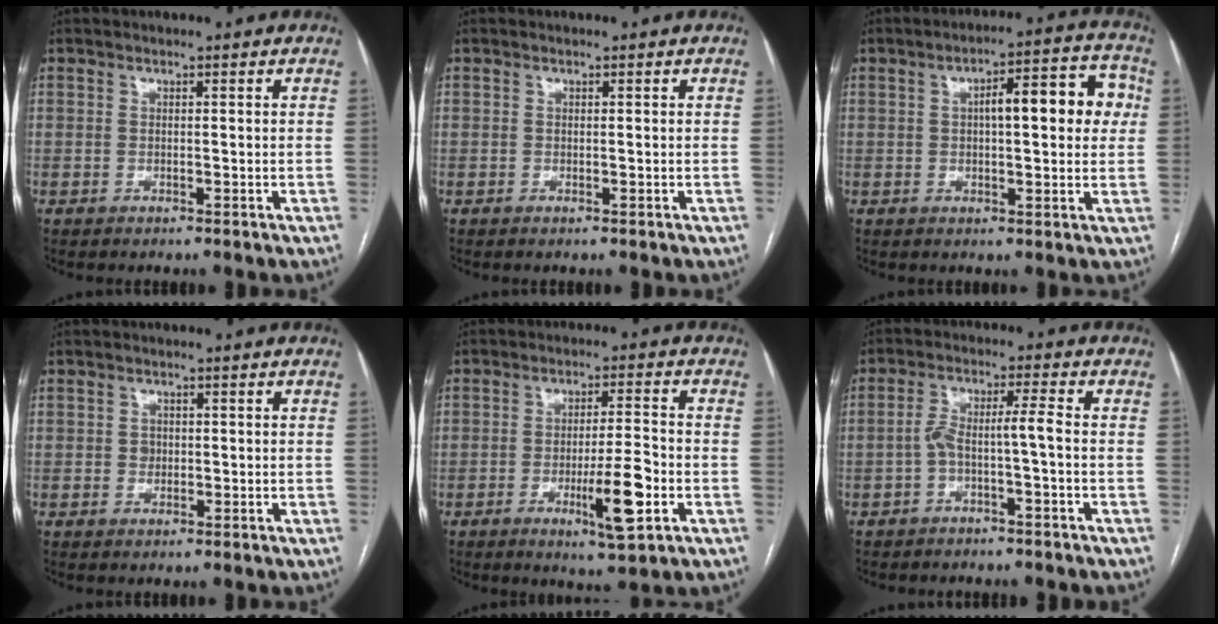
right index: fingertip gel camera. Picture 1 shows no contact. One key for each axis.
{"total": 0.0}
{"total": 10.6, "fx": 1.7, "fy": 3.1, "fz": 10.0, "tx": -0.130, "ty": 0.035, "tz": 0.021}
{"total": 1.4, "fx": 0.0, "fy": 1.3, "fz": 0.7, "tx": -0.010, "ty": 0.003, "tz": 0.002}
{"total": 8.7, "fx": -3.1, "fy": 1.2, "fz": 8.0, "tx": -0.130, "ty": -0.007, "tz": -0.045}
{"total": 4.5, "fx": -1.6, "fy": -0.2, "fz": 4.2, "tx": -0.086, "ty": 0.024, "tz": -0.026}